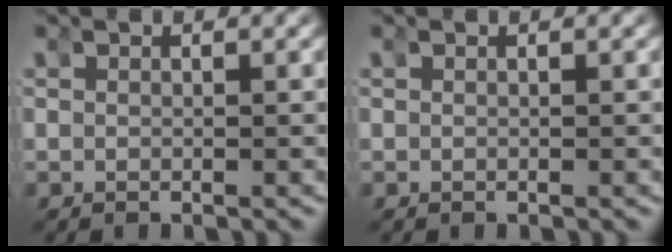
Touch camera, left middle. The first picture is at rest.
{"total": 0.0}